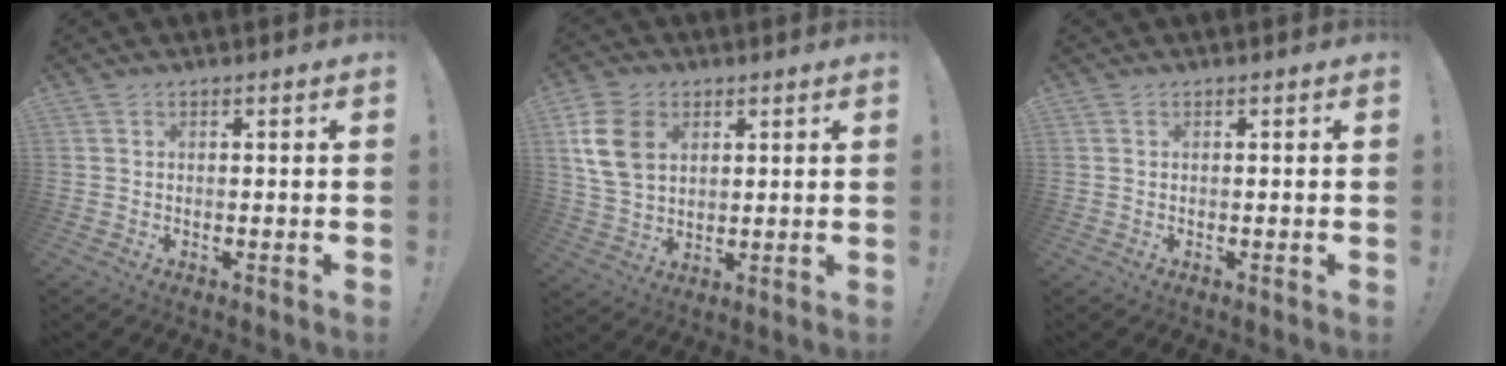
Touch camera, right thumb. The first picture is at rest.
{"total": 12.3, "force": [4.3, 9.0, 7.3], "torque": [-0.140, -0.005, 0.084]}
{"total": 0.0}